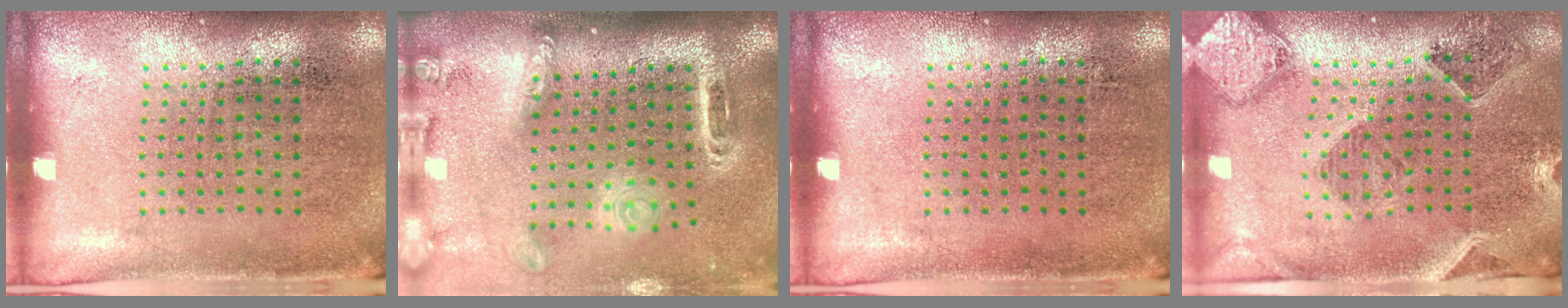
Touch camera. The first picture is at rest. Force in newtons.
{"total": 2.5, "press": 1.9, "slide": 1.7}
{"total": 0.0}
{"total": 1.4, "press": 1.4, "slide": 0.4}